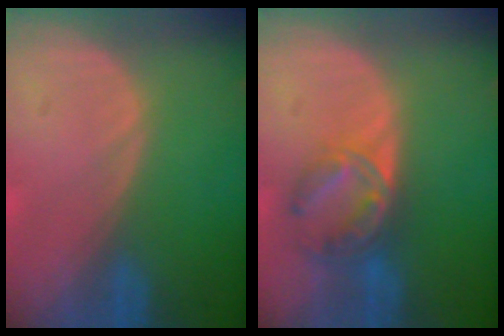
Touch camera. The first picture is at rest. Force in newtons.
{"total": 7.2, "press": 6.0, "slide": 3.9}